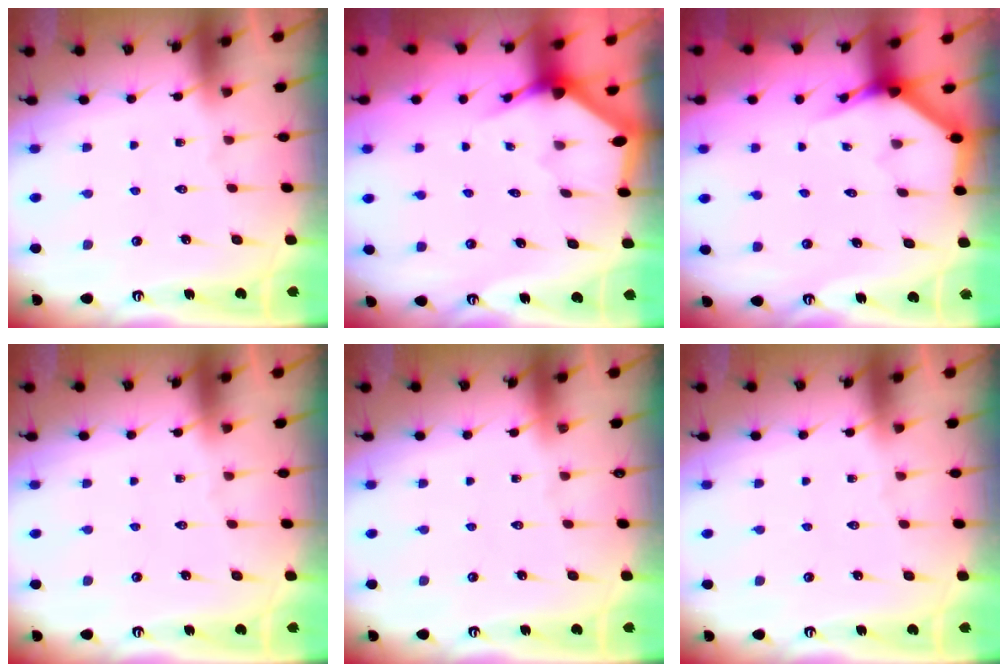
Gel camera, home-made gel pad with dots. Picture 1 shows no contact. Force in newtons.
{"total": 2.8, "press": 2.8, "slide": 0.2}
{"total": 3.9, "press": 3.9, "slide": 0.3}
{"total": 0.0}
{"total": 0.0}
{"total": 0.0}